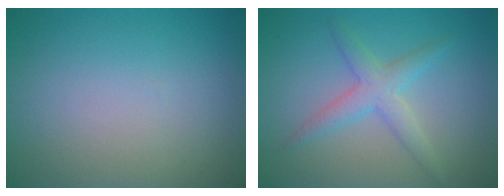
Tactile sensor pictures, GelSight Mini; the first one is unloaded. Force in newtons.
{"total": 2.9, "press": 2.9, "slide": 0.0}